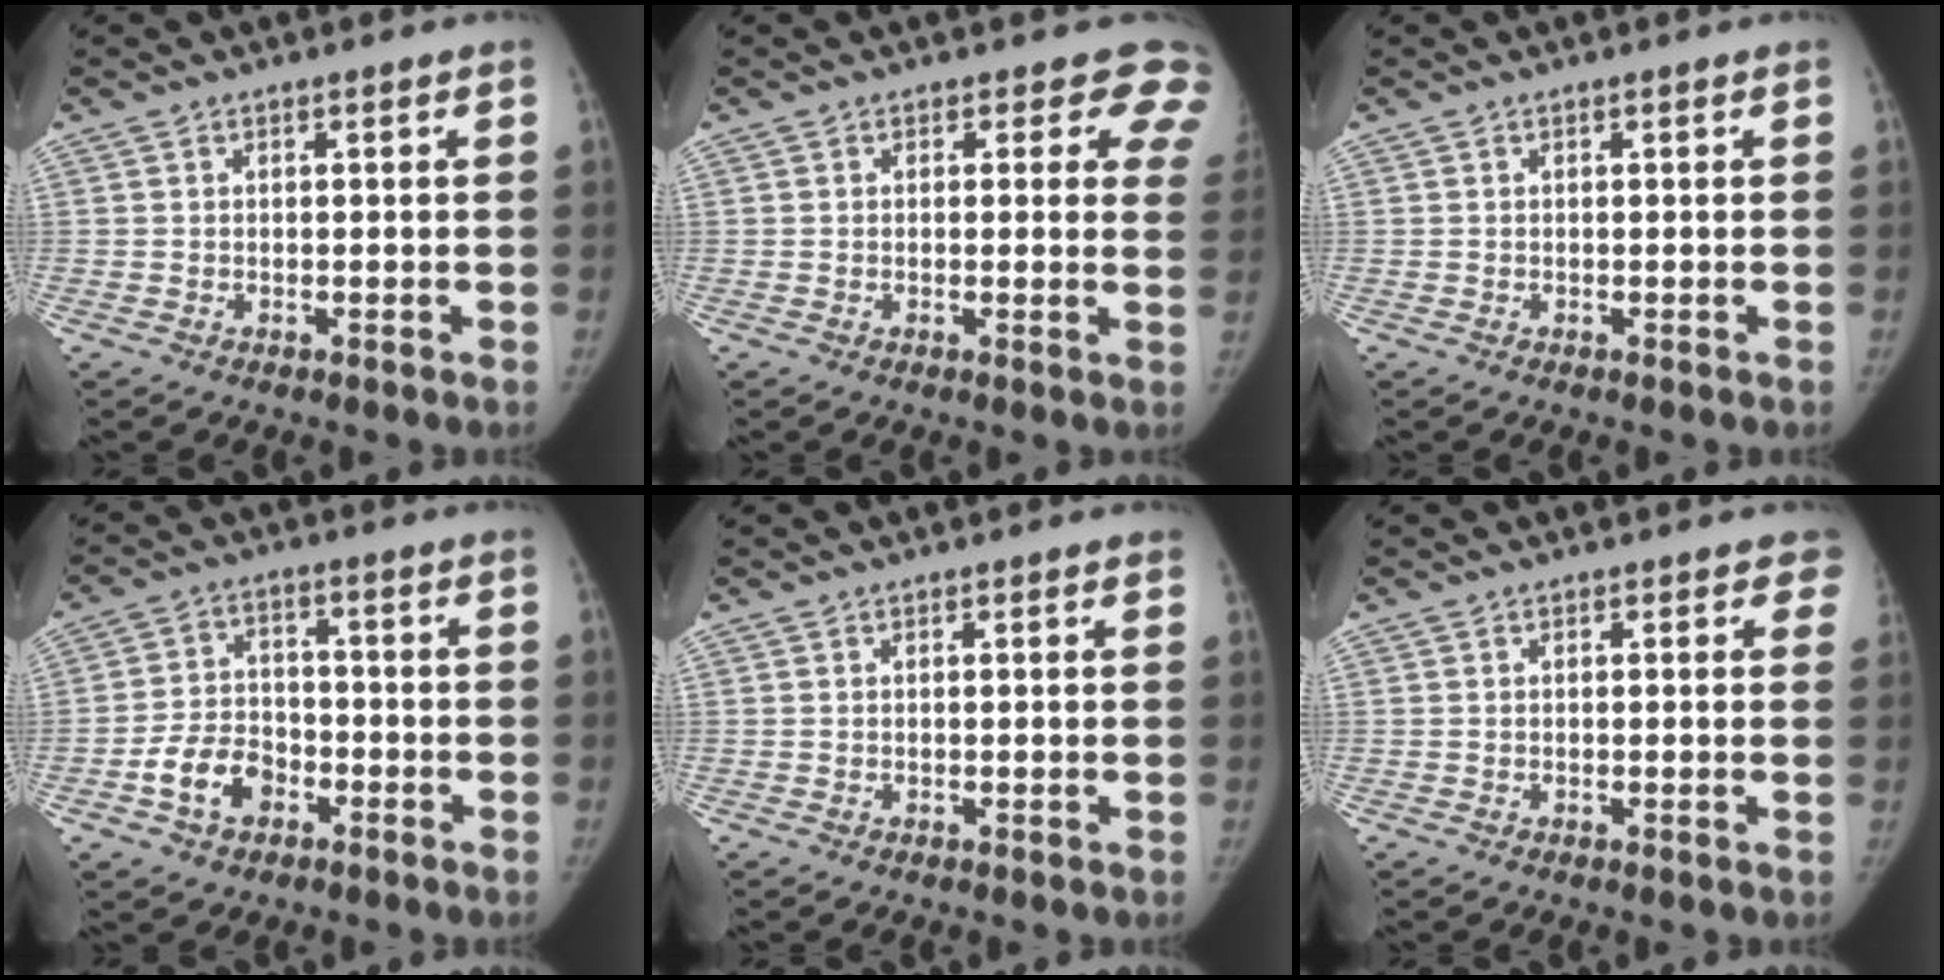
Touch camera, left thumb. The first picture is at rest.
{"total": 6.2, "force": [4.8, 3.3, 2.1], "torque": [0.025, -0.017, 0.023]}
{"total": 0.0}
{"total": 8.3, "force": [-3.8, 5.8, 4.4], "torque": [-0.065, 0.029, -0.067]}
{"total": 0.6, "force": [0.4, 0.1, 0.5], "torque": [-0.006, 0.002, 0.003]}
{"total": 2.4, "force": [1.4, 1.3, 1.4], "torque": [0.010, -0.002, 0.004]}